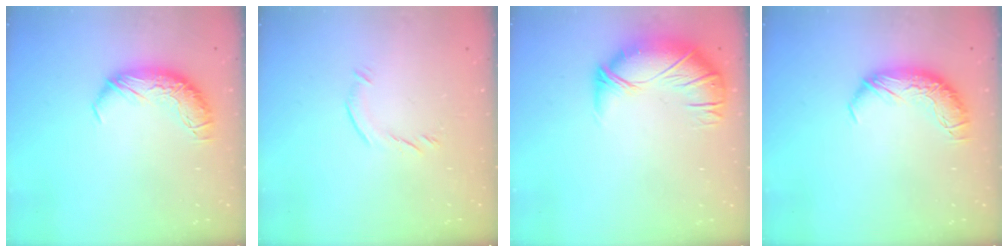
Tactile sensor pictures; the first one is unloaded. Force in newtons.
{"total": 4.8, "press": 4.5, "slide": 1.5}
{"total": 2.6, "press": 1.0, "slide": 2.4}
{"total": 0.0}